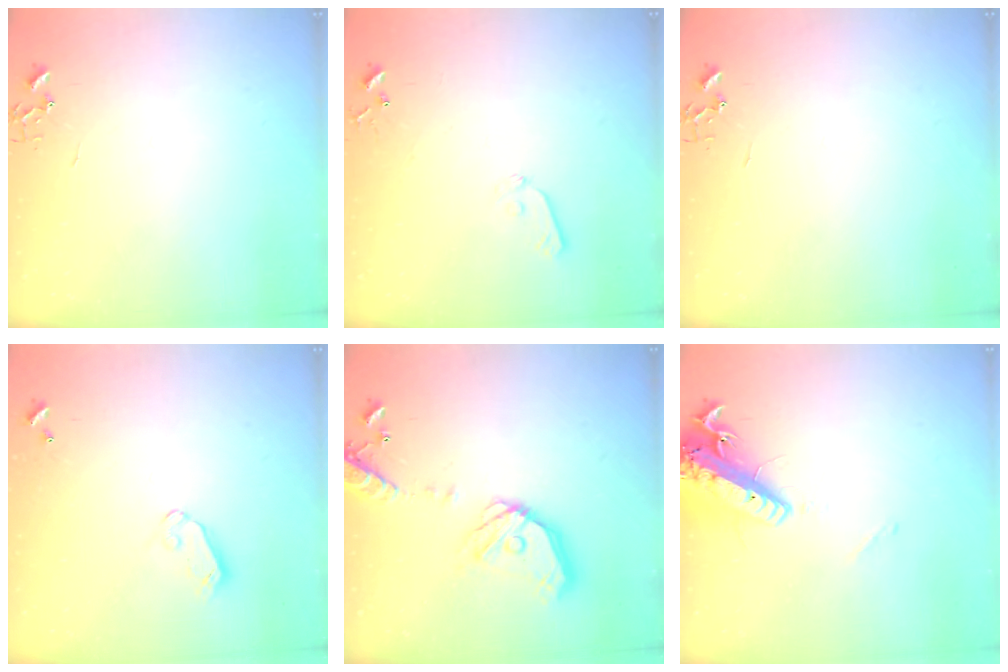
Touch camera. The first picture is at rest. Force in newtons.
{"total": 5.9, "press": 5.8, "slide": 0.6}
{"total": 0.0}
{"total": 5.4, "press": 5.4, "slide": 0.5}
{"total": 18.1, "press": 17.8, "slide": 3.3}
{"total": 18.1, "press": 17.7, "slide": 3.9}